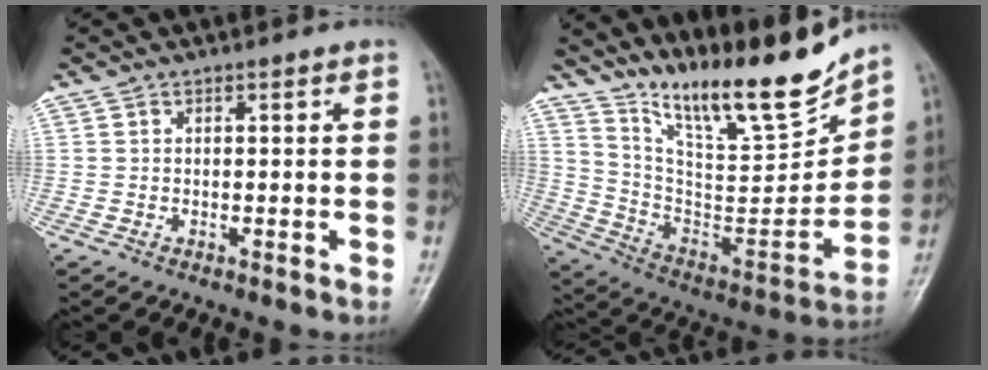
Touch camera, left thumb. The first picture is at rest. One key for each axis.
{"total": 21.1, "fx": 17.1, "fy": 3.9, "fz": 11.8, "tx": -0.151, "ty": -0.107, "tz": 0.302}